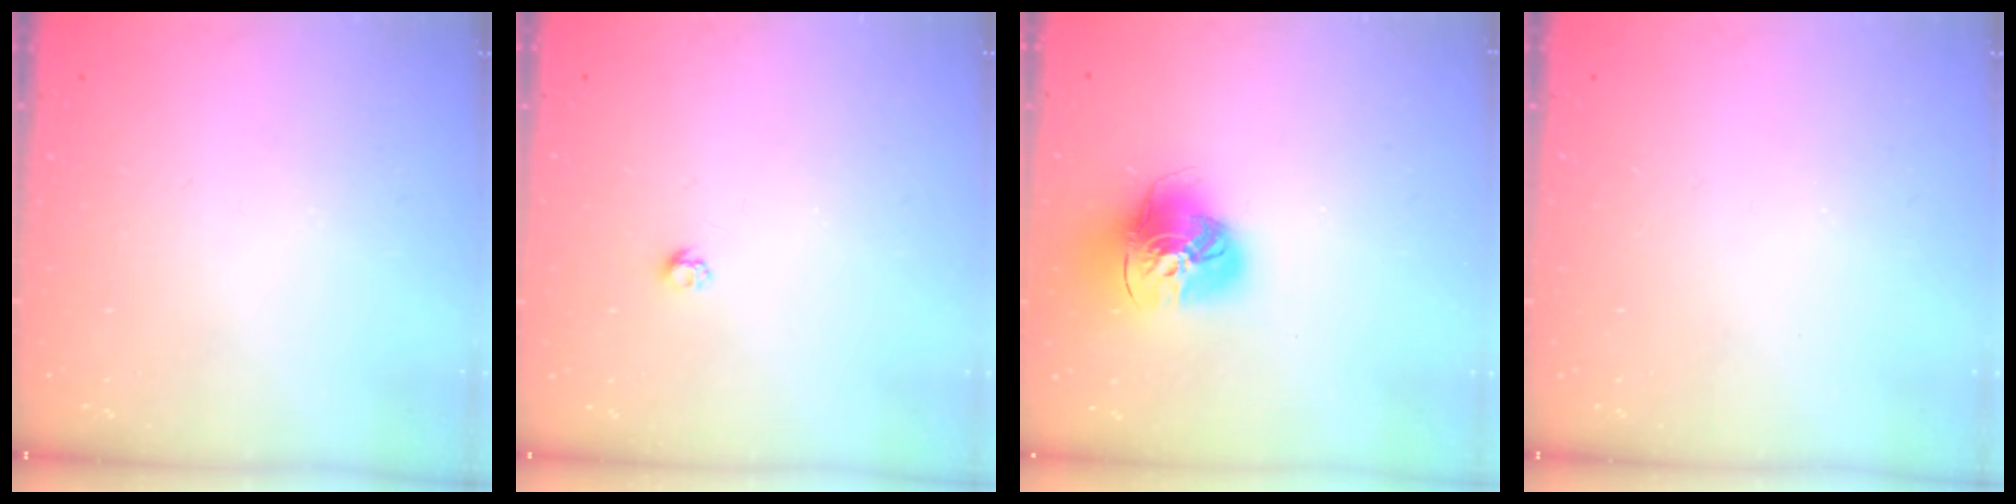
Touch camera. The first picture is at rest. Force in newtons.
{"total": 2.7, "press": 2.7, "slide": 0.4}
{"total": 15.6, "press": 15.5, "slide": 1.7}
{"total": 0.0}